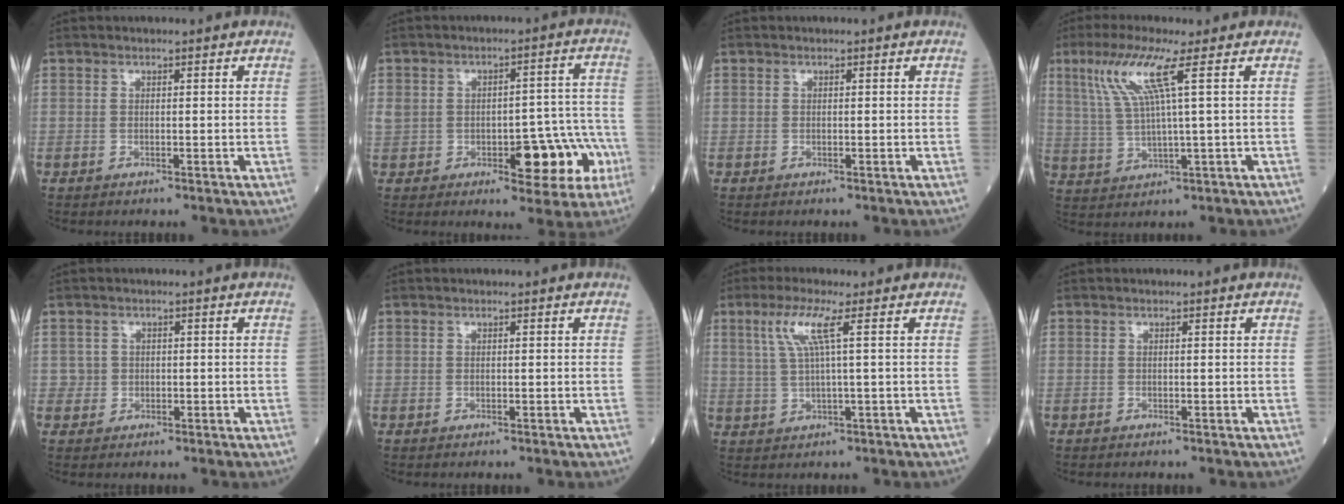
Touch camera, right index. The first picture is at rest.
{"total": 11.5, "force": [-2.8, 5.9, 9.4], "torque": [-0.111, 0.040, -0.019]}
{"total": 0.0}
{"total": 8.3, "force": [3.7, -0.7, 7.4], "torque": [-0.160, 0.008, 0.082]}
{"total": 1.7, "force": [0.1, 1.7, -0.2], "torque": [0.013, 0.007, 0.000]}
{"total": 0.0}
{"total": 5.2, "force": [2.1, -0.5, 4.7], "torque": [-0.102, 0.008, 0.046]}
{"total": 0.0}